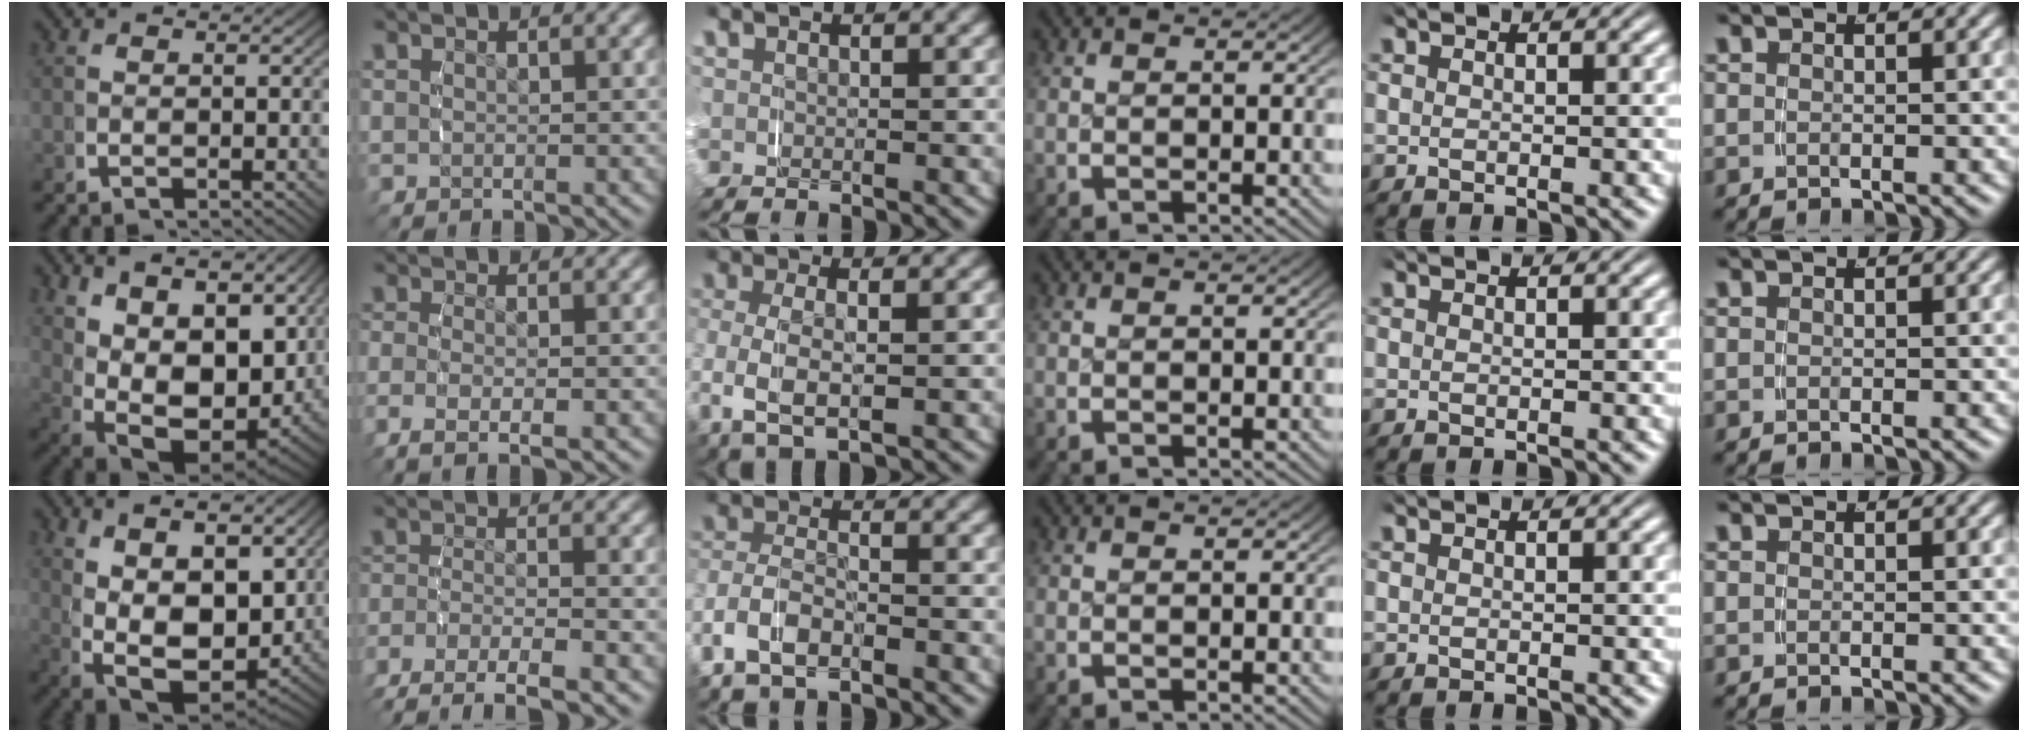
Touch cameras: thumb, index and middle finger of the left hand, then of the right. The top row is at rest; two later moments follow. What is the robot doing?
{"motion": "grasp_and_lifting", "object": "shirt"}